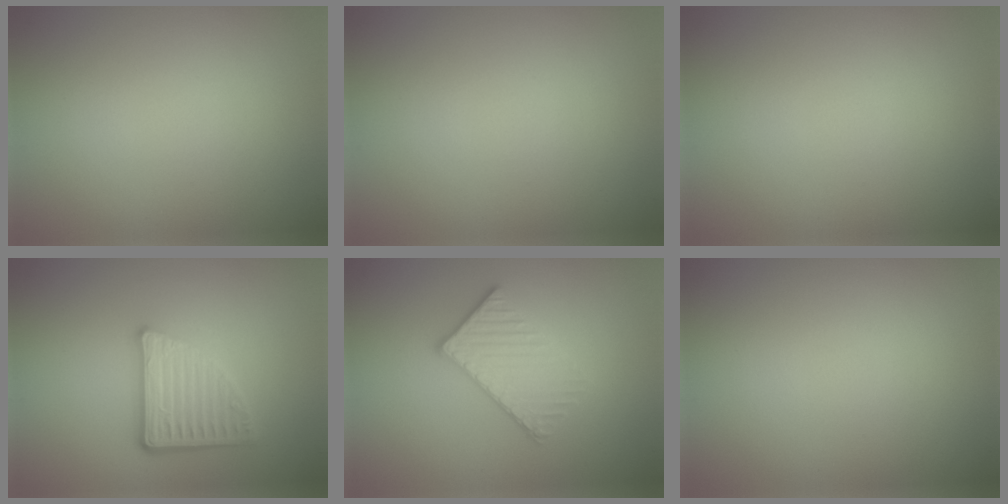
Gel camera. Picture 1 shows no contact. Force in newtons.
{"total": 0.0}
{"total": 0.0}
{"total": 3.9, "press": 3.3, "slide": 2.1}
{"total": 3.5, "press": 3.1, "slide": 1.7}
{"total": 0.0}